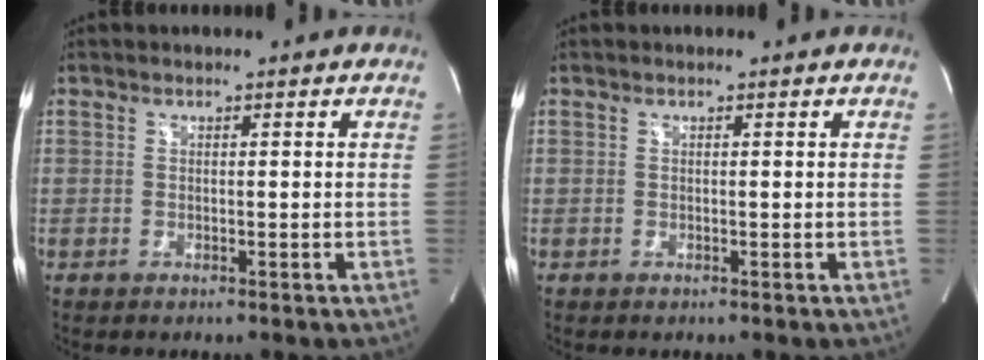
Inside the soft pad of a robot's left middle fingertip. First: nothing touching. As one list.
[{"total": 0.0}]